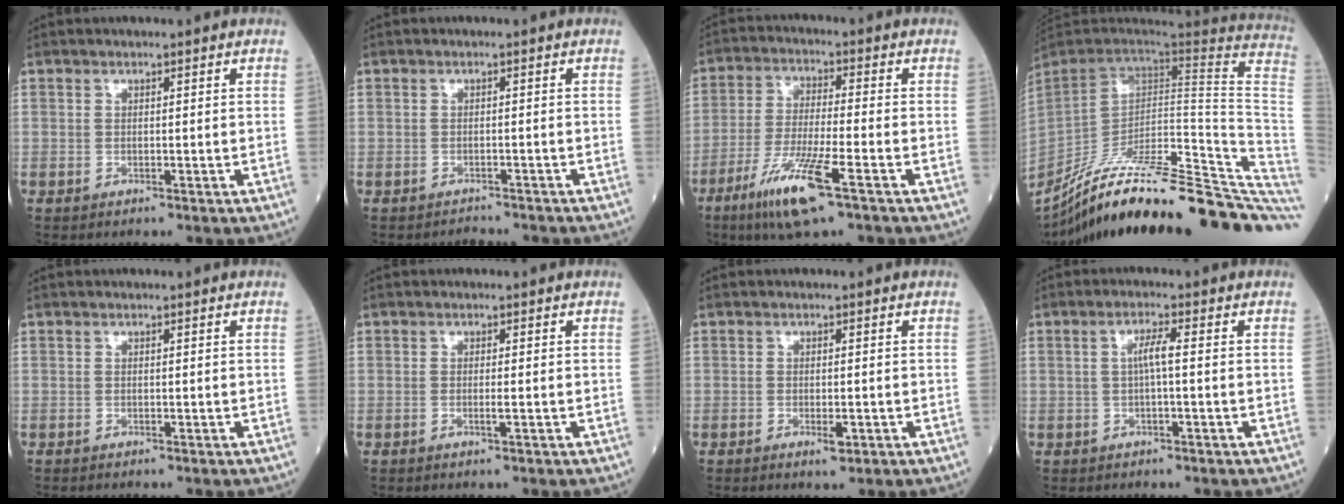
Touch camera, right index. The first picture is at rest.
{"total": 1.7, "force": [-1.7, 0.3, -0.3], "torque": [0.006, -0.004, -0.024]}
{"total": 9.5, "force": [-5.3, 0.5, 7.8], "torque": [-0.155, -0.023, -0.099]}
{"total": 39.4, "force": [-32.6, 2.6, 22.0], "torque": [-0.213, -0.054, -0.453]}
{"total": 0.0}
{"total": 1.1, "force": [-0.4, -0.1, 1.0], "torque": [-0.017, -0.002, -0.007]}
{"total": 1.7, "force": [-0.8, 0.5, 1.5], "torque": [-0.020, -0.002, -0.011]}
{"total": 2.6, "force": [0.0, 0.1, 2.6], "torque": [-0.047, 0.004, 0.000]}